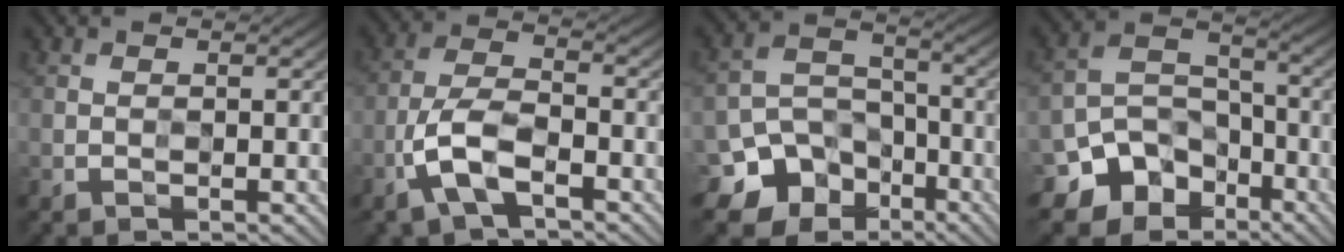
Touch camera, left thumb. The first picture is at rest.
{"total": 7.0, "force": [-3.6, 2.7, 5.4], "torque": [-0.116, 0.008, -0.085]}
{"total": 12.4, "force": [-7.6, 9.0, 3.9], "torque": [-0.102, -0.026, -0.130]}
{"total": 11.9, "force": [-7.9, 8.0, 3.9], "torque": [-0.101, -0.015, -0.133]}